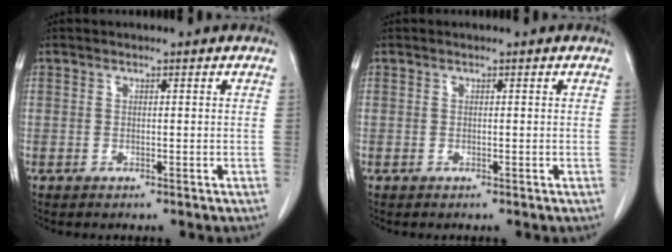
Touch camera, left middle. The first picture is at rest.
{"total": 0.0}